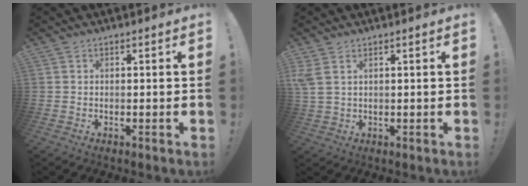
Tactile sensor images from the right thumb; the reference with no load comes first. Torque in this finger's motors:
{"motor_torque": [0.24, -0.07, 0.21, 0.55, 0.08]}